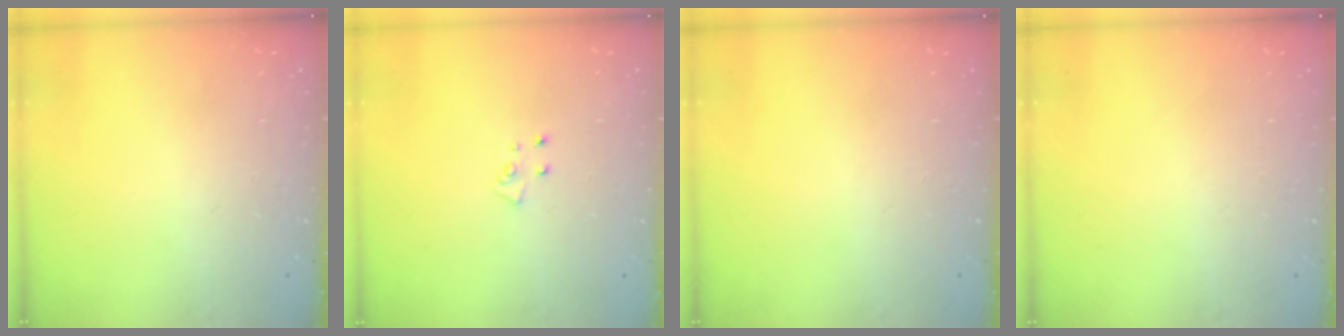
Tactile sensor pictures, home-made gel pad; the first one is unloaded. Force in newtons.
{"total": 5.1, "press": 5.1, "slide": 0.4}
{"total": 0.0}
{"total": 0.0}